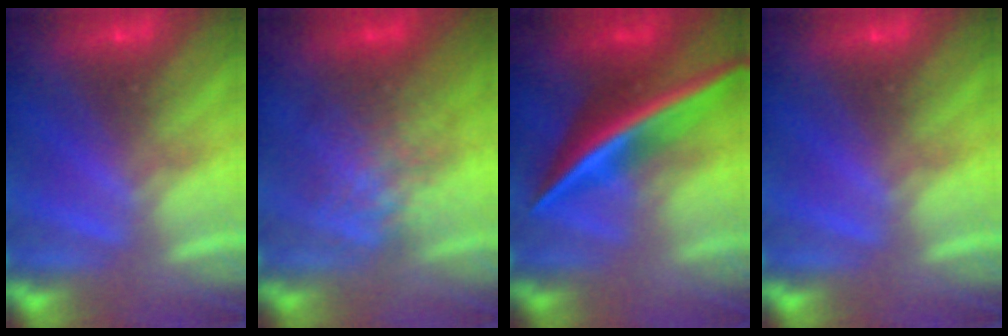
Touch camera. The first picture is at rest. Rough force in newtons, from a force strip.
{"total": 2.2}
{"total": 2.7}
{"total": 0.0}